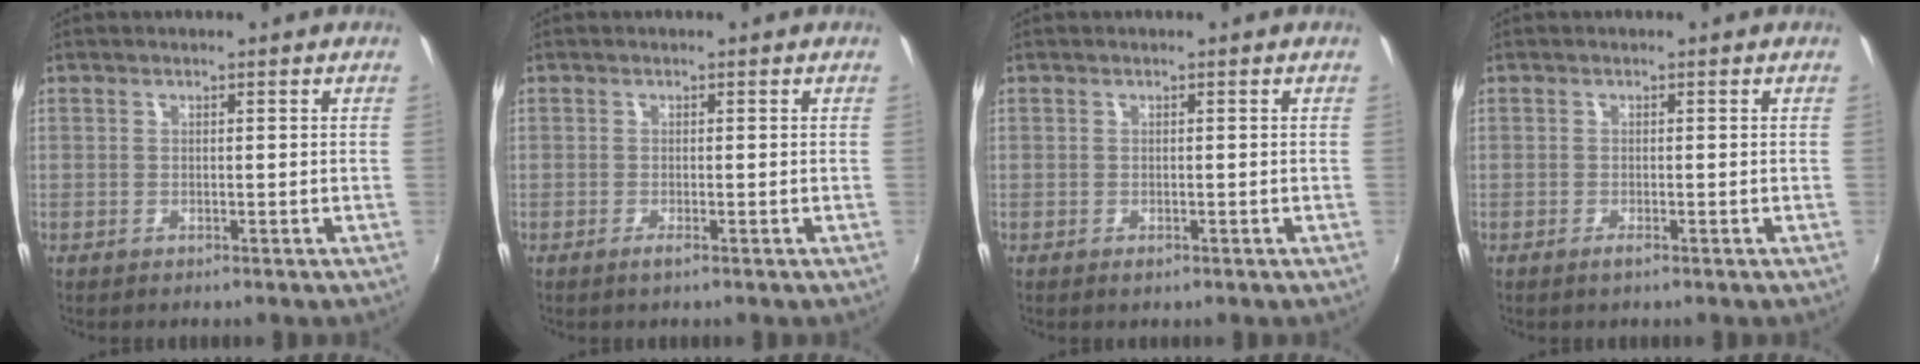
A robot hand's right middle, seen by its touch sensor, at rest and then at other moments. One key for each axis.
{"total": 1.0, "fx": -0.5, "fy": -0.3, "fz": 0.8, "tx": -0.015, "ty": -0.002, "tz": -0.011}
{"total": 0.5, "fx": -0.3, "fy": 0.2, "fz": 0.4, "tx": -0.006, "ty": -0.003, "tz": -0.005}
{"total": 0.9, "fx": -0.6, "fy": -0.1, "fz": 0.7, "tx": -0.014, "ty": -0.002, "tz": -0.012}